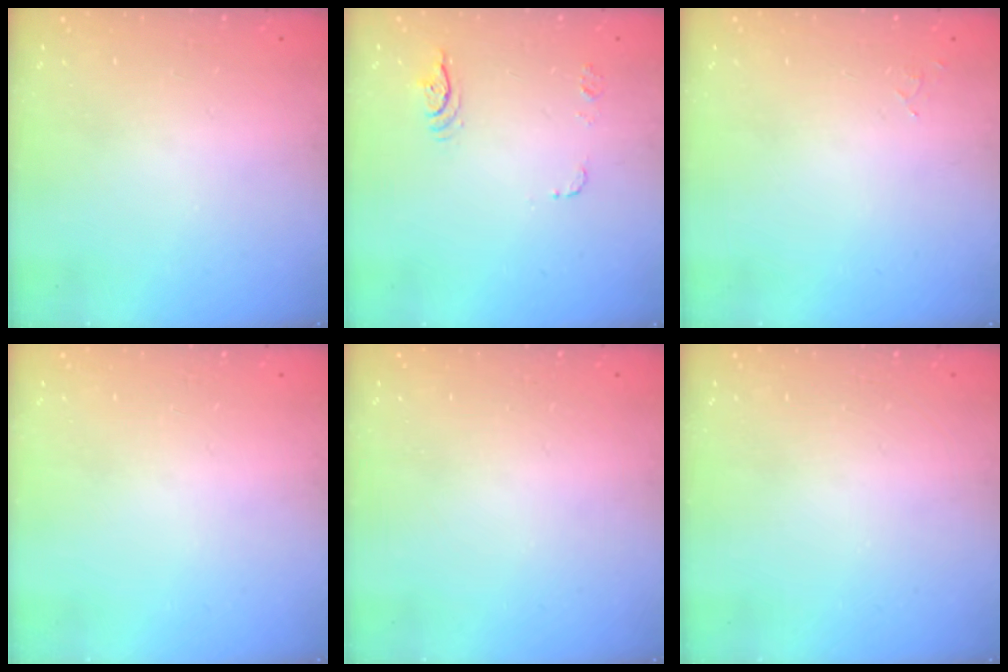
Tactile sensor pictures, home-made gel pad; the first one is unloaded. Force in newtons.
{"total": 6.0, "press": 6.0, "slide": 0.4}
{"total": 5.2, "press": 5.2, "slide": 0.4}
{"total": 0.0}
{"total": 0.0}
{"total": 0.0}